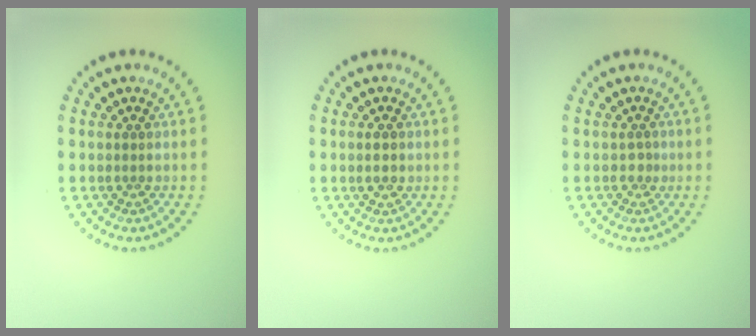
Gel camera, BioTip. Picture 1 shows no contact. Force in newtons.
{"total": 1.0, "press": 1.0, "slide": 0.1}
{"total": 0.9, "press": 0.6, "slide": 0.7}